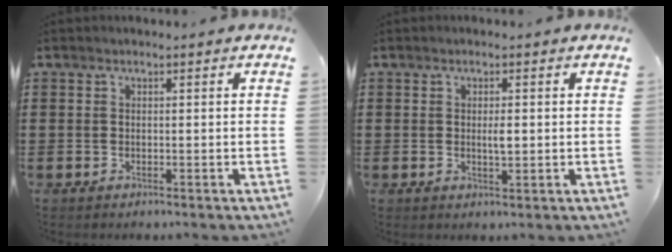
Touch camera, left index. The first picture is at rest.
{"total": 2.1, "force": [0.1, 0.6, 2.0], "torque": [-0.031, -0.004, -0.002]}